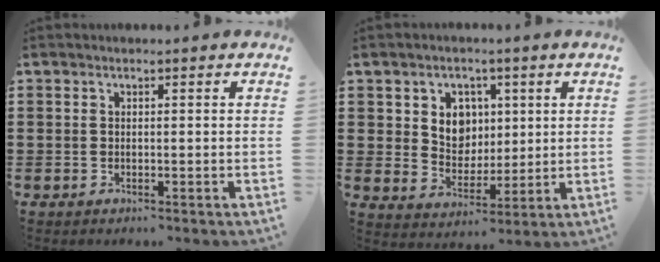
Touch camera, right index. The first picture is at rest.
{"total": 5.9, "force": [2.0, 5.2, 2.0], "torque": [-0.048, 0.008, 0.031]}